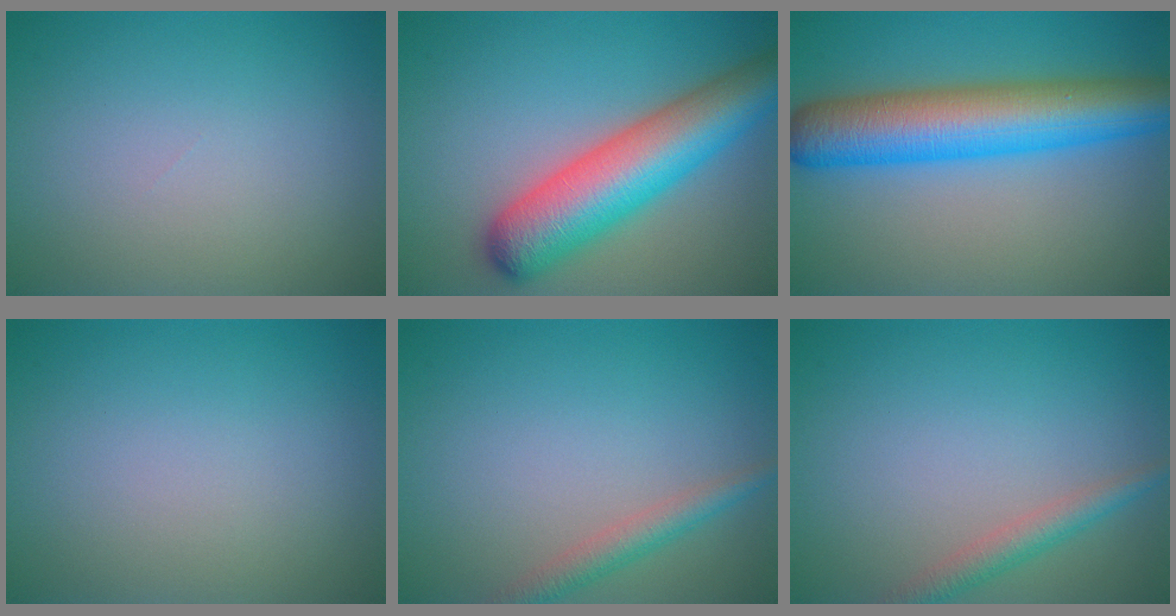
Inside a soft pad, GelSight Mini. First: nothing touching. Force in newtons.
{"total": 9.5, "press": 9.5, "slide": 0.4}
{"total": 10.0, "press": 10.0, "slide": 0.2}
{"total": 0.0}
{"total": 2.4, "press": 2.4, "slide": 0.0}
{"total": 2.4, "press": 2.4, "slide": 0.0}